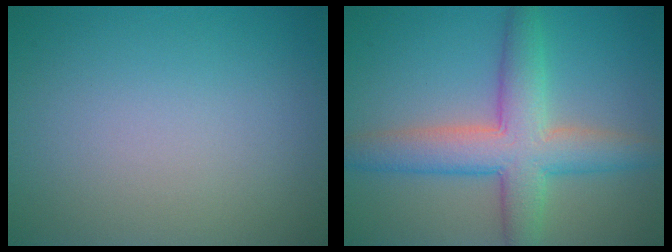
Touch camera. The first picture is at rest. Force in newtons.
{"total": 6.9, "press": 6.9, "slide": 0.2}